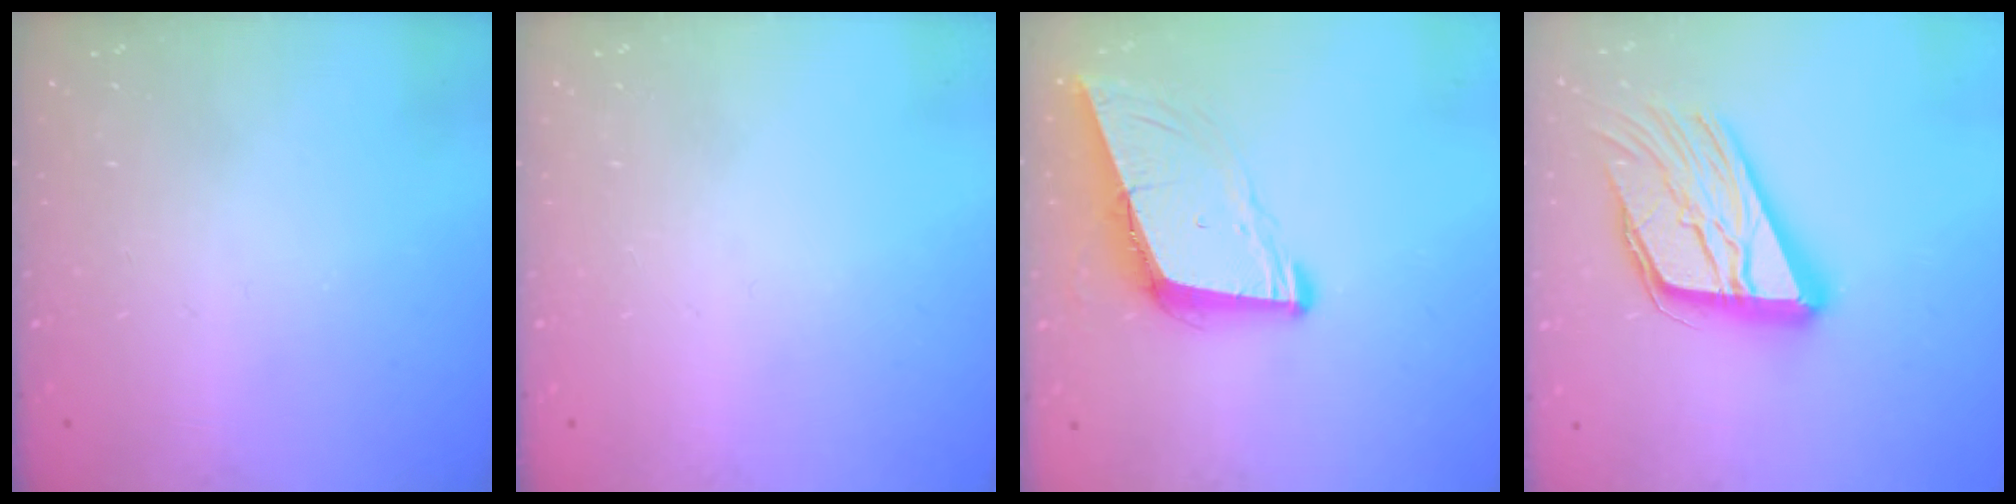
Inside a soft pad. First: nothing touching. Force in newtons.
{"total": 0.0}
{"total": 8.9, "press": 8.0, "slide": 3.7}
{"total": 20.2, "press": 20.1, "slide": 2.1}